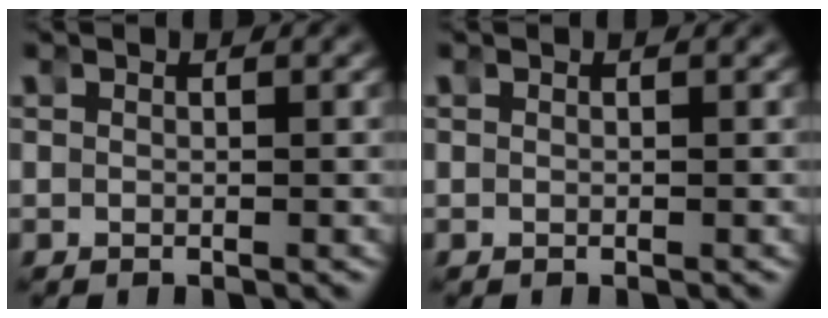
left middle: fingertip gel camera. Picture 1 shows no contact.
{"total": 0.0}